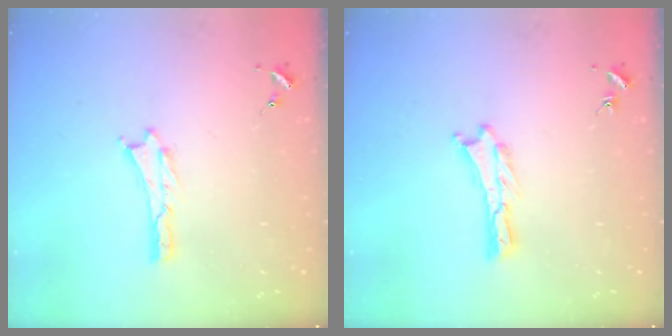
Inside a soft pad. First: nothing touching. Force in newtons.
{"total": 0.0}